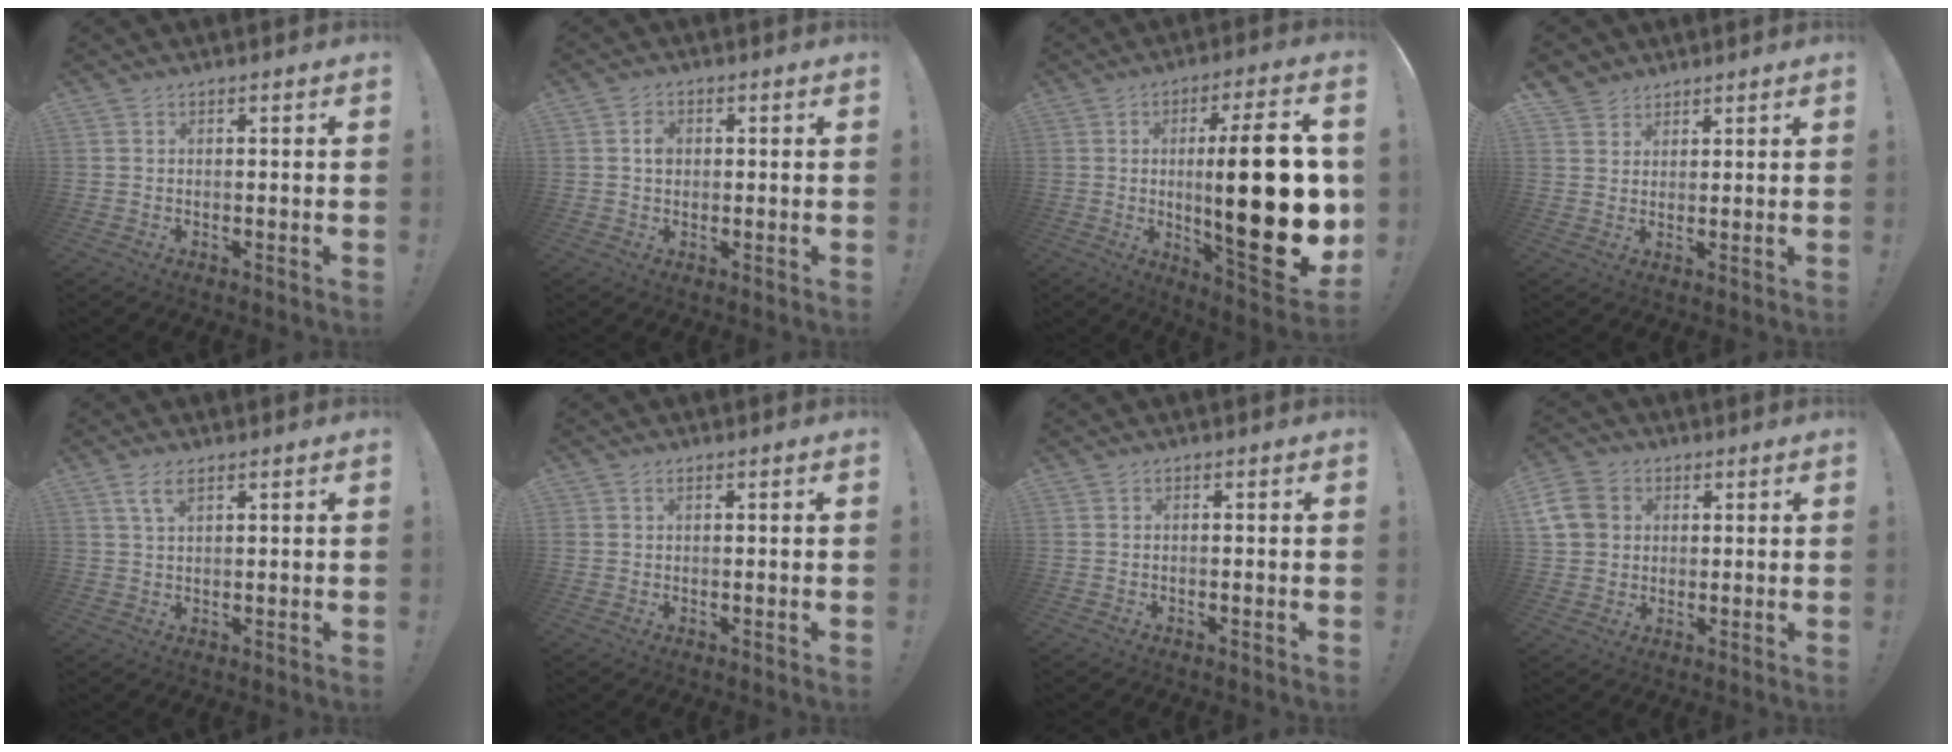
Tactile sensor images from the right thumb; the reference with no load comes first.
{"total": 3.0, "force": [0.2, 2.5, 1.5], "torque": [-0.013, 0.000, -0.001]}
{"total": 28.9, "force": [0.1, 7.7, 27.8], "torque": [-0.442, -0.023, 0.004]}
{"total": 4.0, "force": [3.1, 2.6, 0.1], "torque": [-0.002, -0.020, 0.059]}
{"total": 4.1, "force": [2.1, 1.5, 3.2], "torque": [-0.058, -0.001, 0.035]}
{"total": 0.7, "force": [0.3, 0.6, 0.1], "torque": [-0.005, 0.004, 0.007]}
{"total": 0.0}
{"total": 10.2, "force": [2.5, 8.8, 4.4], "torque": [-0.083, 0.001, 0.054]}